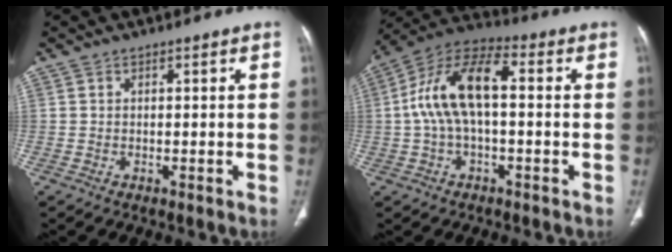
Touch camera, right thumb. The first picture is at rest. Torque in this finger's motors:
{"motor_torque": [1.43, 1.95, 0.88, -0.40, 0.17]}